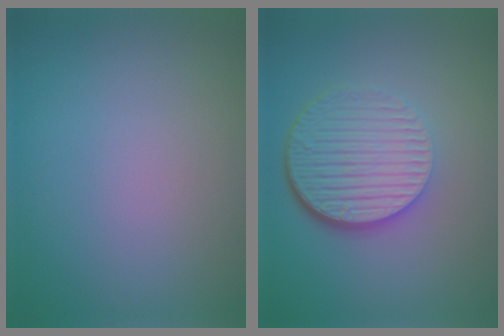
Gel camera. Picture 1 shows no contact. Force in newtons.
{"total": 6.8, "press": 4.5, "slide": 5.1}